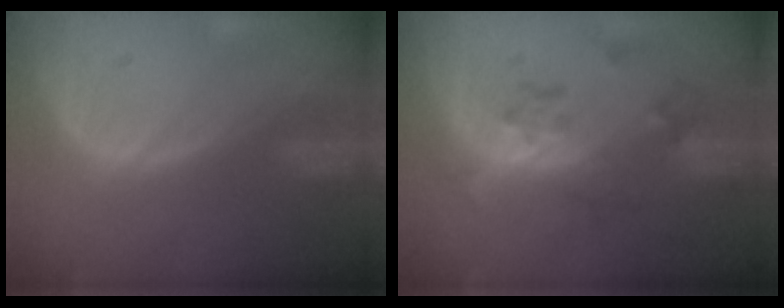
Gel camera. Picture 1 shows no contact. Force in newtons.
{"total": 7.2, "press": 6.4, "slide": 3.4}